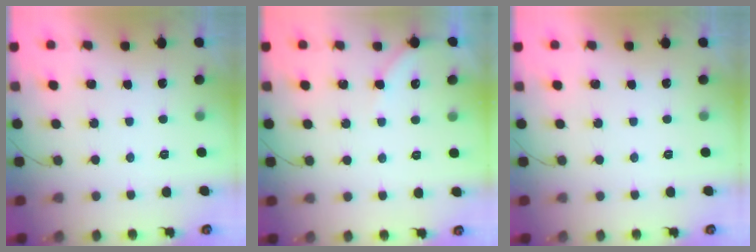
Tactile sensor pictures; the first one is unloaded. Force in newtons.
{"total": 3.6, "press": 3.5, "slide": 0.5}
{"total": 0.0}